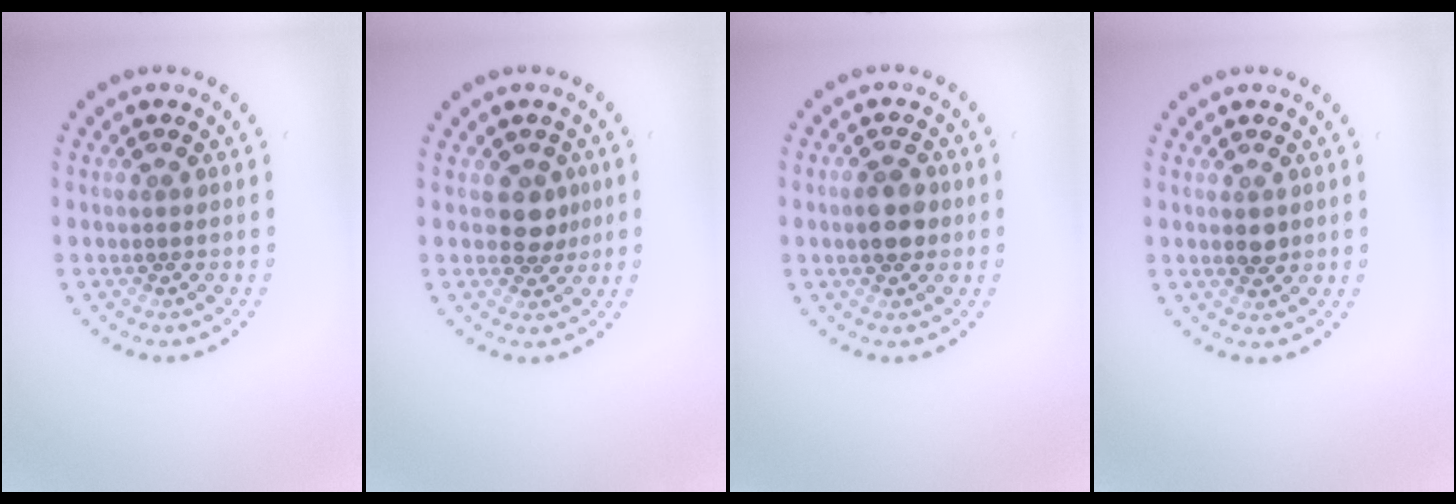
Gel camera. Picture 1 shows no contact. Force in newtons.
{"total": 2.1, "press": 1.8, "slide": 1.2}
{"total": 3.1, "press": 3.1, "slide": 0.1}
{"total": 1.2, "press": 1.2, "slide": 0.2}